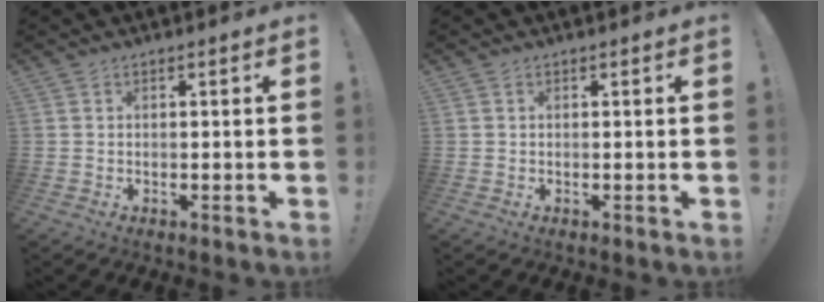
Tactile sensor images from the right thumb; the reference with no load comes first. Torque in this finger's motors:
{"motor_torque": [-0.31, 0.39, 0.30, -0.16, -0.05]}